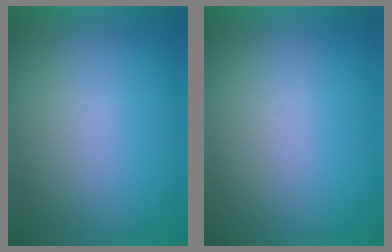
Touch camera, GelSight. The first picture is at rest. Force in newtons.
{"total": 1.8}